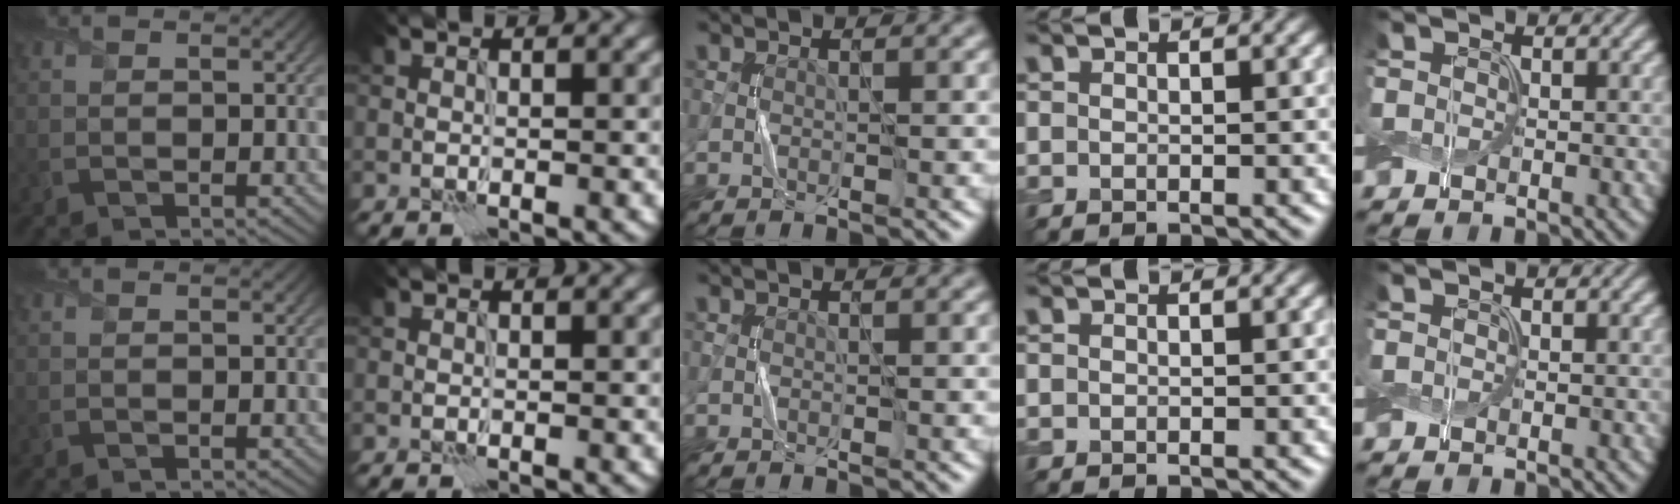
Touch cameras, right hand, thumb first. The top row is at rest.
{}